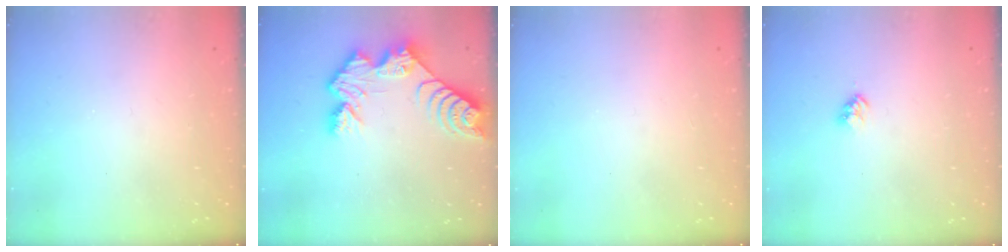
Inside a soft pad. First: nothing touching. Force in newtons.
{"total": 10.9, "press": 10.9, "slide": 0.8}
{"total": 0.0}
{"total": 2.8, "press": 2.8, "slide": 0.4}